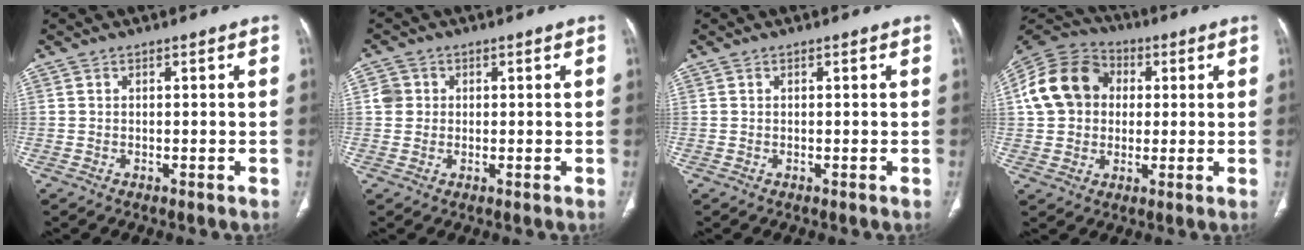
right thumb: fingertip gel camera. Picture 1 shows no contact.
{"total": 3.1, "force": [0.5, 2.9, 0.8], "torque": [0.004, 0.005, 0.008]}
{"total": 0.0}
{"total": 15.4, "force": [2.3, 12.9, 8.2], "torque": [-0.148, 0.024, 0.033]}